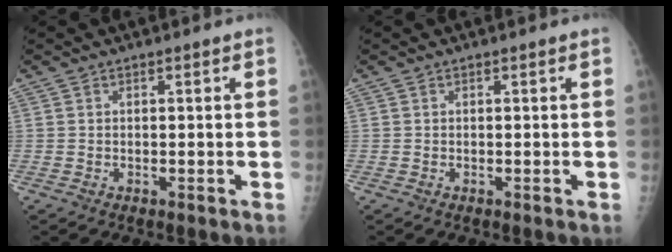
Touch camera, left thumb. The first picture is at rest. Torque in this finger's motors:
{"motor_torque": [0.00, 0.00, 0.00, 0.00, 0.00]}